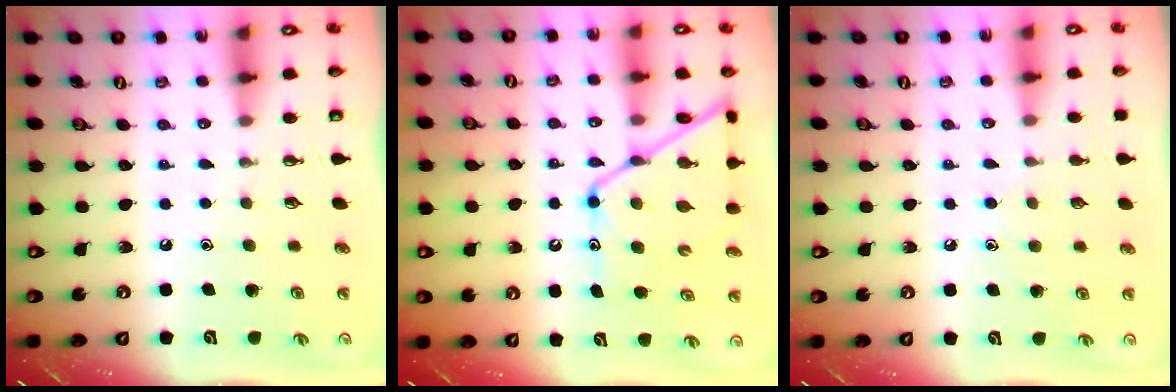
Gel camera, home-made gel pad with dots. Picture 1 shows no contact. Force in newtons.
{"total": 14.7, "press": 14.7, "slide": 0.7}
{"total": 7.7, "press": 7.7, "slide": 0.7}